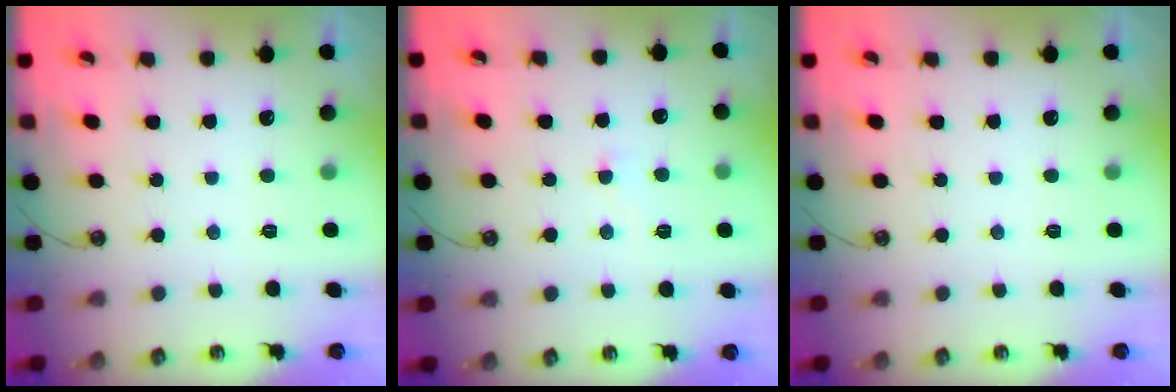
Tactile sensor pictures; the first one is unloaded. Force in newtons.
{"total": 2.4, "press": 2.3, "slide": 0.7}
{"total": 0.0}